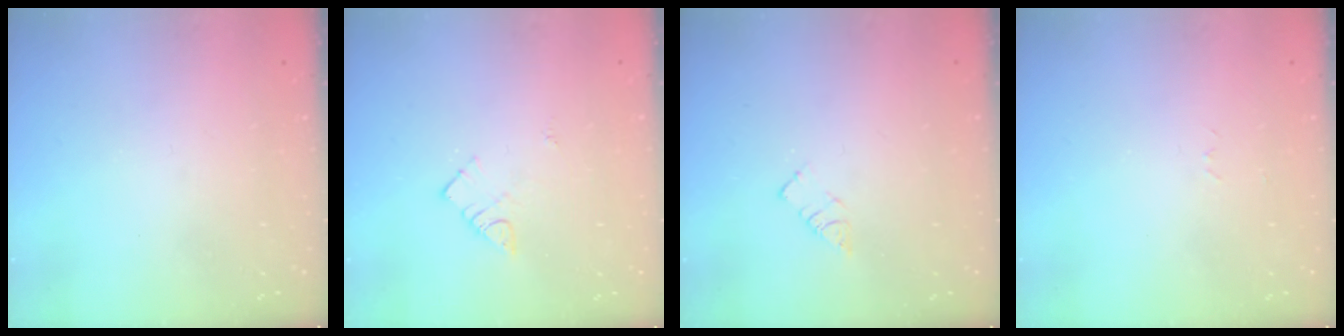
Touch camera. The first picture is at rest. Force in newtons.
{"total": 5.2, "press": 5.2, "slide": 0.2}
{"total": 3.7, "press": 3.7, "slide": 0.2}
{"total": 2.6, "press": 2.6, "slide": 0.4}